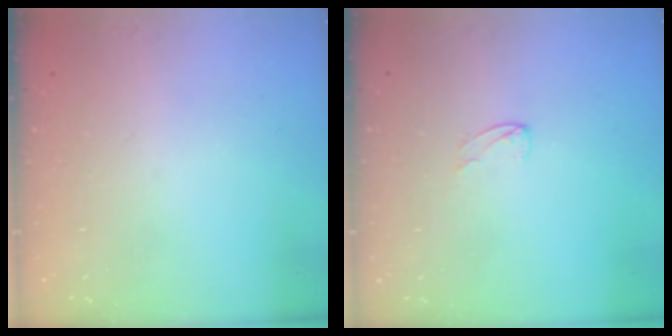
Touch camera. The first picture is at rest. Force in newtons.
{"total": 2.0, "press": 2.0, "slide": 0.2}